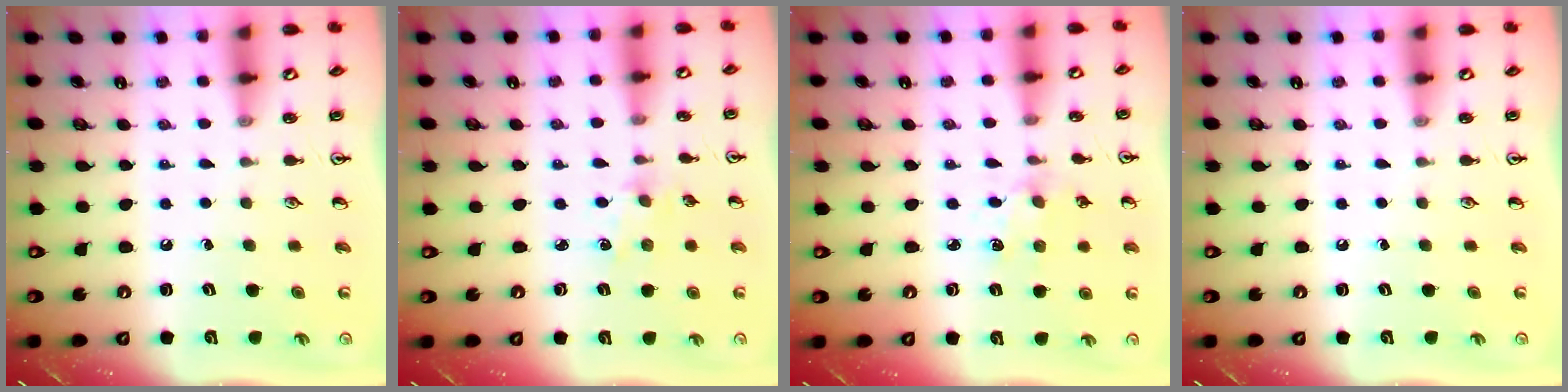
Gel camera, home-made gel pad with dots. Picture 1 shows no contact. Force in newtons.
{"total": 2.9, "press": 2.8, "slide": 0.4}
{"total": 3.3, "press": 3.3, "slide": 0.4}
{"total": 0.0}